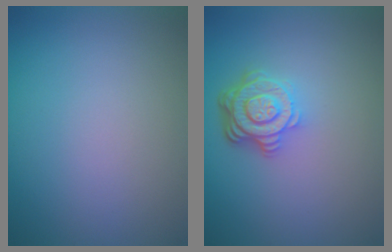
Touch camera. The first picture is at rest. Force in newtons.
{"total": 4.6, "press": 3.3, "slide": 3.1}